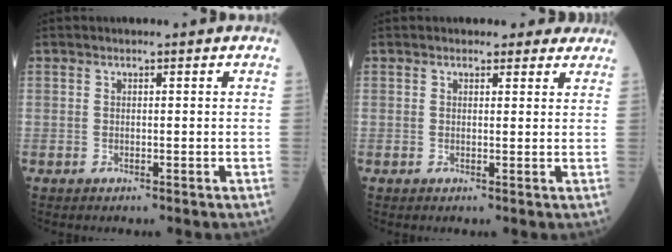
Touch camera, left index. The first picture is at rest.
{"total": 3.4, "force": [3.0, 1.5, 0.3], "torque": [0.014, -0.001, 0.024]}